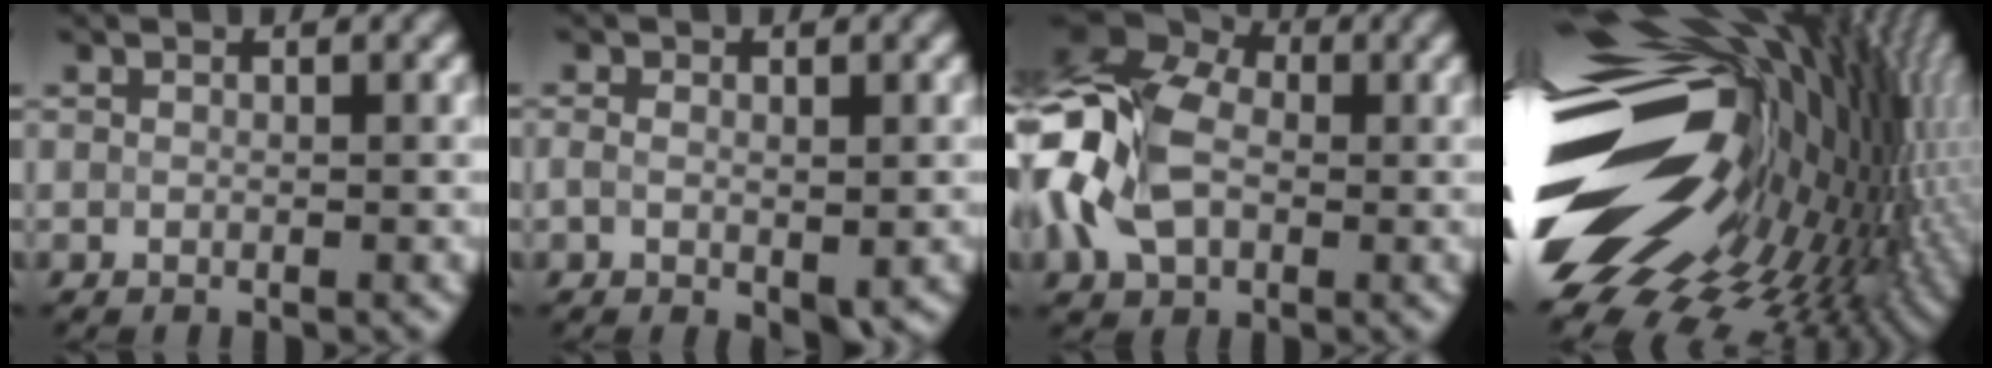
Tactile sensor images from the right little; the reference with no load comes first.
{"total": 2.8, "force": [-1.0, 1.4, 2.2], "torque": [-0.040, -0.004, -0.009]}
{"total": 11.3, "force": [-1.3, 8.1, 7.8], "torque": [-0.180, 0.005, -0.032]}
{"total": 21.4, "force": [-1.0, 12.3, 17.5], "torque": [-0.297, -0.010, -0.023]}